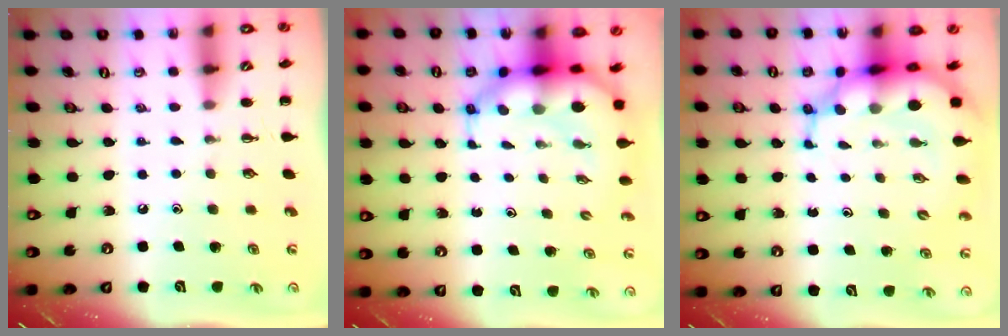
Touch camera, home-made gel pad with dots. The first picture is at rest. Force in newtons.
{"total": 7.9, "press": 7.7, "slide": 1.9}
{"total": 10.4, "press": 10.0, "slide": 2.8}